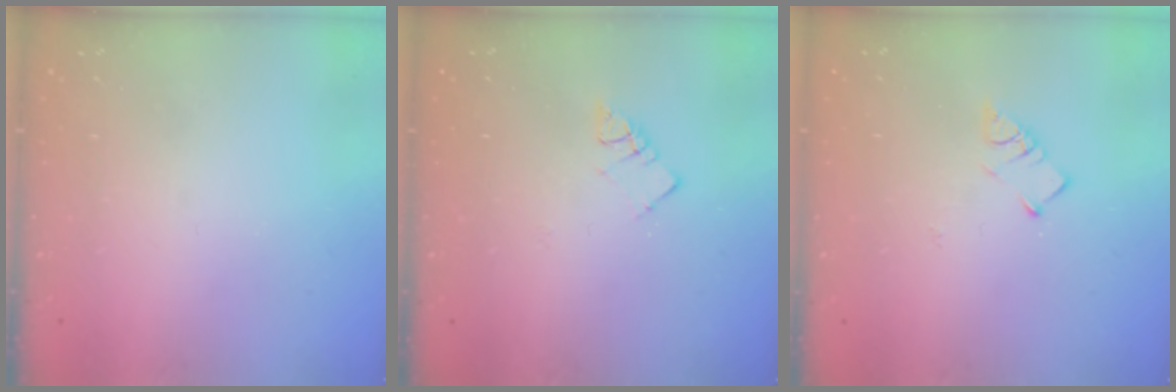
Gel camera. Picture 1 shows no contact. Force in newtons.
{"total": 3.6, "press": 3.5, "slide": 0.4}
{"total": 3.4, "press": 3.3, "slide": 0.5}